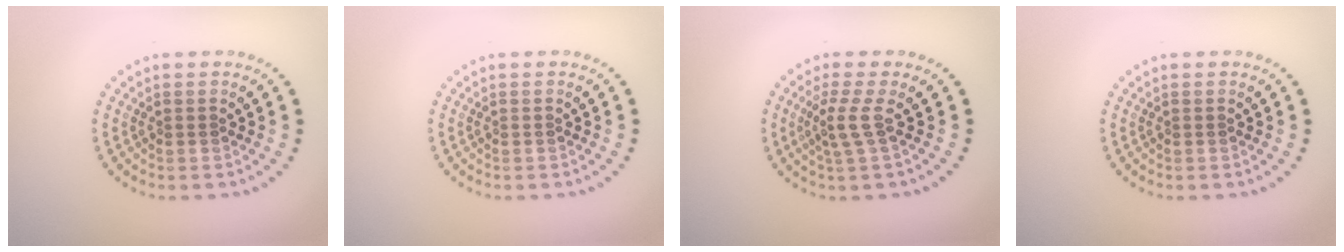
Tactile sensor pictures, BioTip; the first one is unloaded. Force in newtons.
{"total": 0.0}
{"total": 2.1, "press": 1.4, "slide": 1.5}
{"total": 0.0}